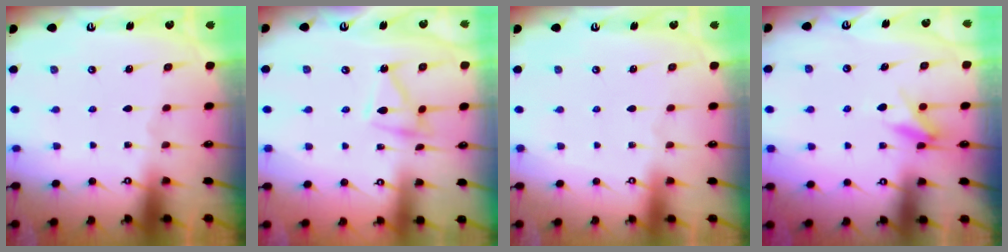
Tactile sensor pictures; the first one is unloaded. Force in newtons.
{"total": 9.5, "press": 9.5, "slide": 0.3}
{"total": 3.9, "press": 3.9, "slide": 0.1}
{"total": 6.9, "press": 6.7, "slide": 1.4}